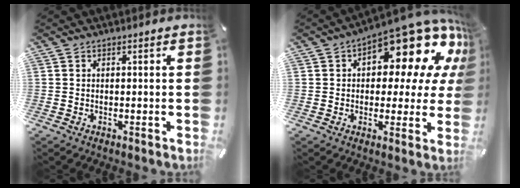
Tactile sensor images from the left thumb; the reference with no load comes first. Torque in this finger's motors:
{"motor_torque": [0.60, 1.02, 1.91, -0.86, 0.15]}